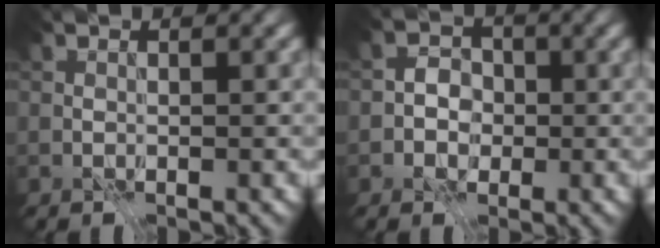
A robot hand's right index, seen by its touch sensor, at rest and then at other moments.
{"total": 2.6, "force": [-1.1, 2.1, 1.2], "torque": [0.005, 0.003, -0.032]}